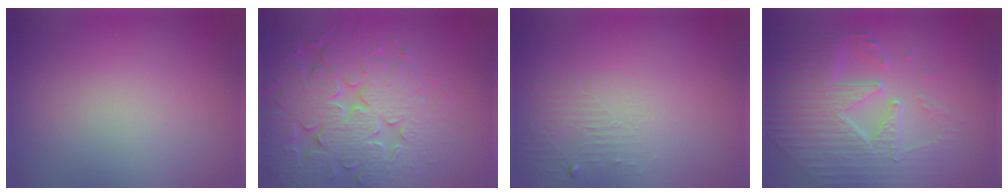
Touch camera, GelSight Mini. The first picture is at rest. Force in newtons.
{"total": 7.8, "press": 7.6, "slide": 1.6}
{"total": 1.8, "press": 0.4, "slide": 1.8}
{"total": 8.5, "press": 5.9, "slide": 6.1}